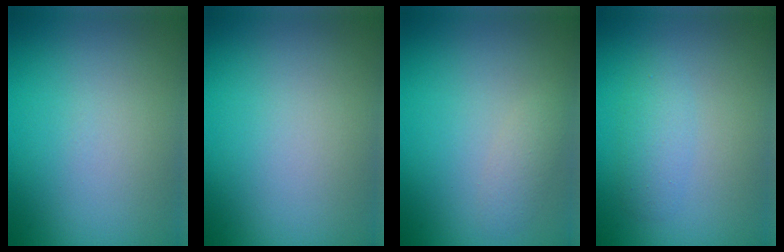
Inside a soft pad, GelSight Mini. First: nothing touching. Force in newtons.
{"total": 0.0}
{"total": 1.4, "press": 1.4, "slide": 0.1}
{"total": 1.7, "press": 1.7, "slide": 0.0}